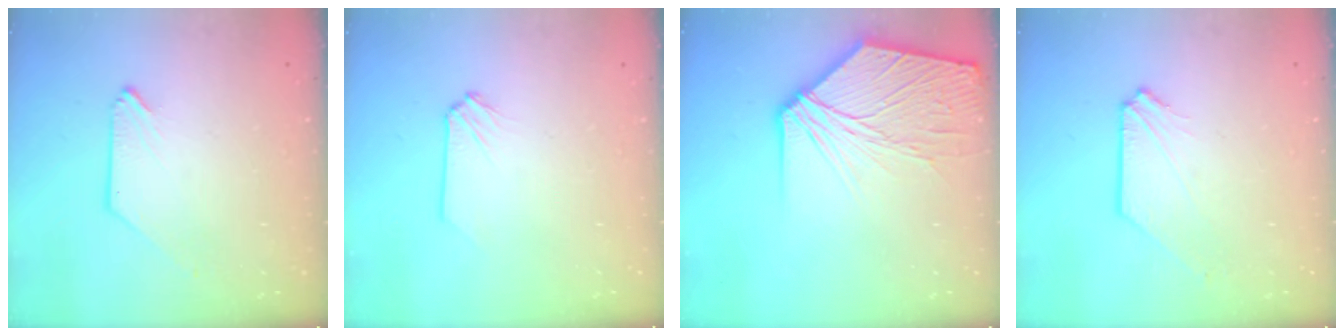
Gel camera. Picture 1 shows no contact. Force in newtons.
{"total": 0.0}
{"total": 14.5, "press": 14.4, "slide": 1.9}
{"total": 1.0, "press": 1.0, "slide": 0.1}